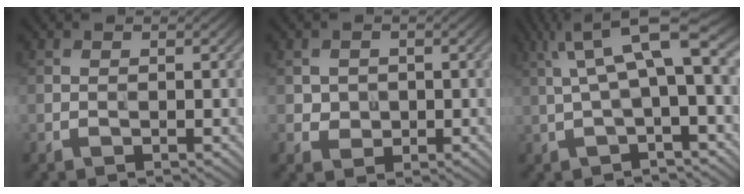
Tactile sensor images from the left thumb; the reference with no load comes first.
{"total": 2.0, "force": [0.2, 1.9, 0.4], "torque": [-0.016, -0.003, 0.002]}
{"total": 9.1, "force": [2.2, 2.2, 8.6], "torque": [-0.161, 0.024, 0.041]}